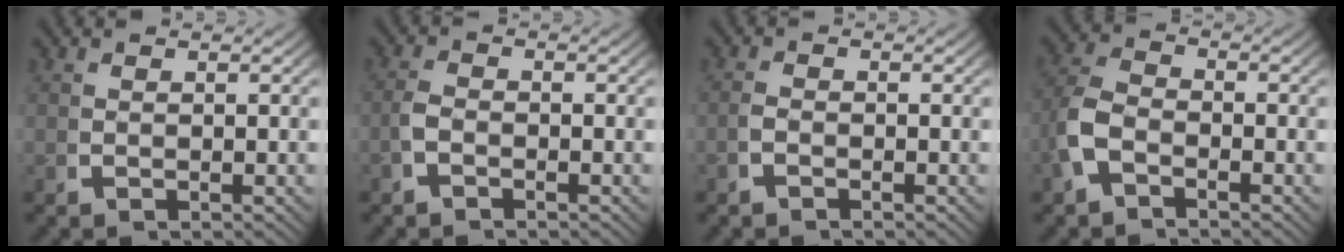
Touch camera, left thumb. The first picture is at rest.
{"total": 1.6, "force": [-1.1, 0.8, 0.8], "torque": [-0.021, -0.002, -0.024]}
{"total": 1.0, "force": [-0.9, 0.3, 0.4], "torque": [-0.010, -0.002, -0.020]}
{"total": 4.1, "force": [-1.5, 2.9, 2.6], "torque": [-0.070, -0.010, -0.026]}